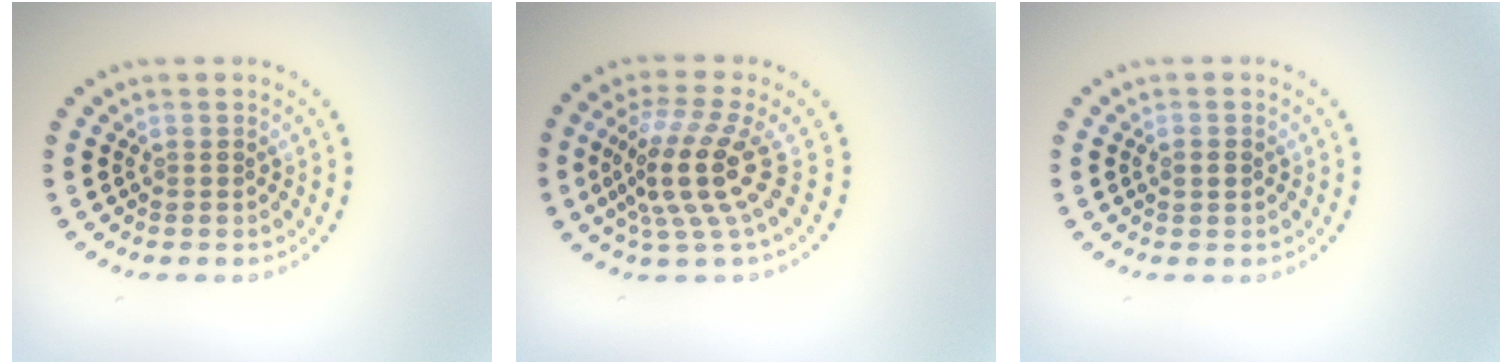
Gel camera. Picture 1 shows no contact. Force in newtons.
{"total": 5.1, "press": 3.7, "slide": 3.5}
{"total": 1.3, "press": 1.3, "slide": 0.2}